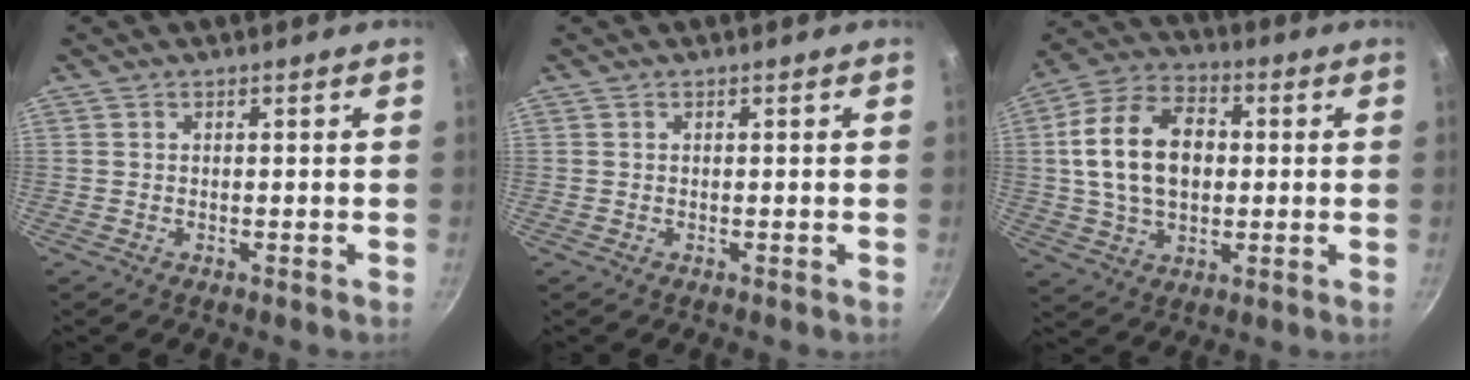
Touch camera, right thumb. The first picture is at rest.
{"total": 0.0}
{"total": 16.1, "force": [1.4, 10.9, 11.8], "torque": [-0.186, 0.020, 0.015]}